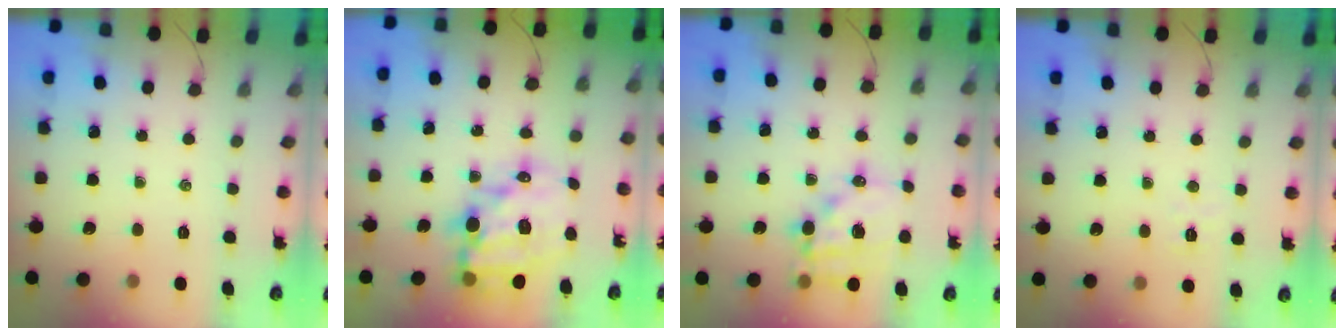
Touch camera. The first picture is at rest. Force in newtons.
{"total": 17.8, "press": 17.4, "slide": 4.0}
{"total": 14.4, "press": 14.0, "slide": 3.5}
{"total": 2.4, "press": 2.3, "slide": 0.8}